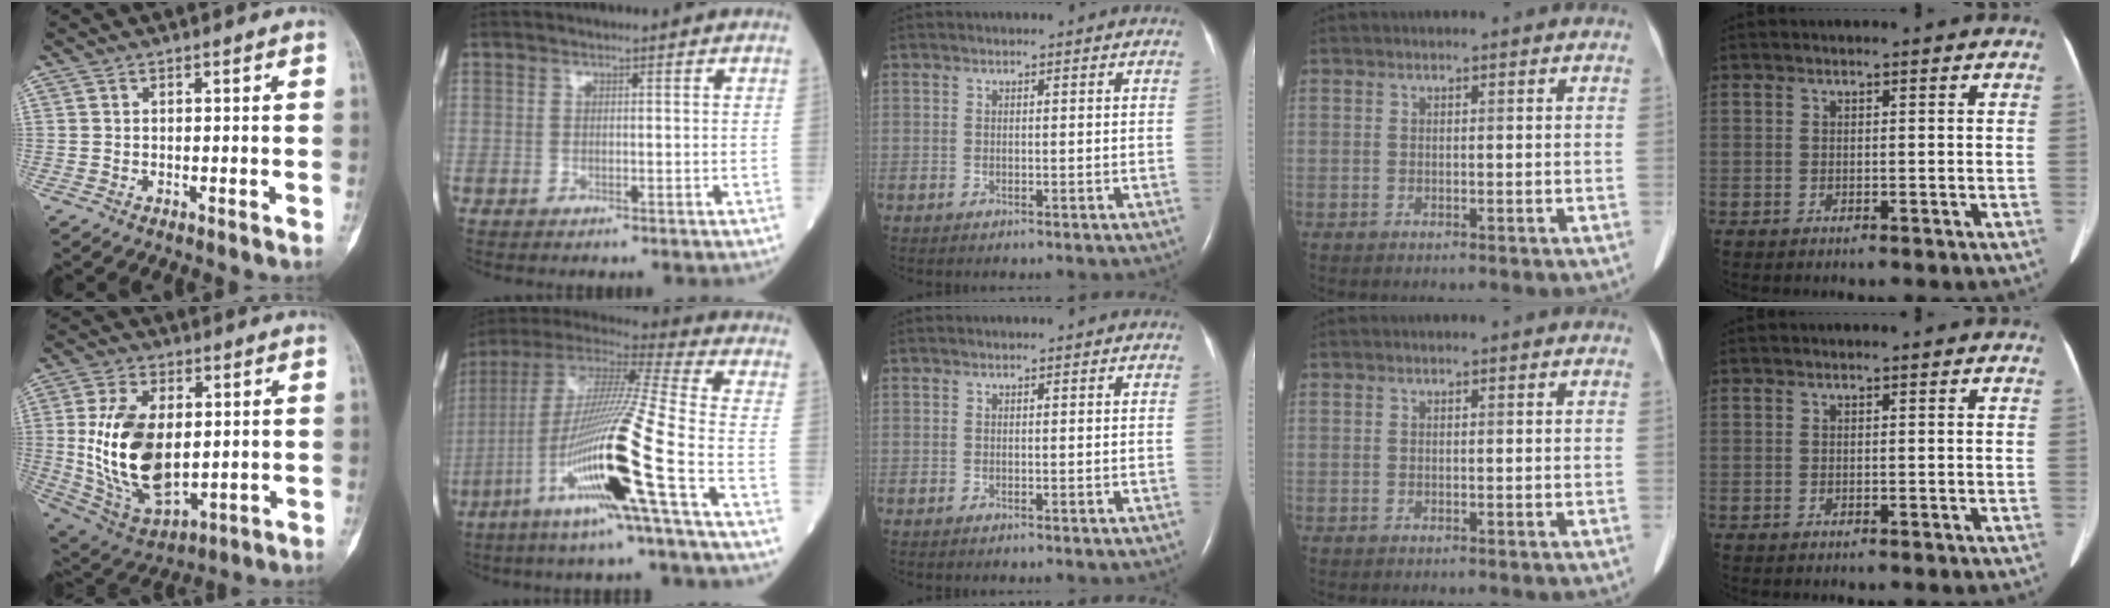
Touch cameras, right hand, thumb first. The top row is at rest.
{"thumb": {"total": 18.5, "force": [0.8, 10.6, 15.1], "torque": [-0.273, -0.011, 0.035]}, "index": {"total": 20.4, "force": [-7.7, -1.4, 18.9], "torque": [-0.397, -0.030, -0.155]}}